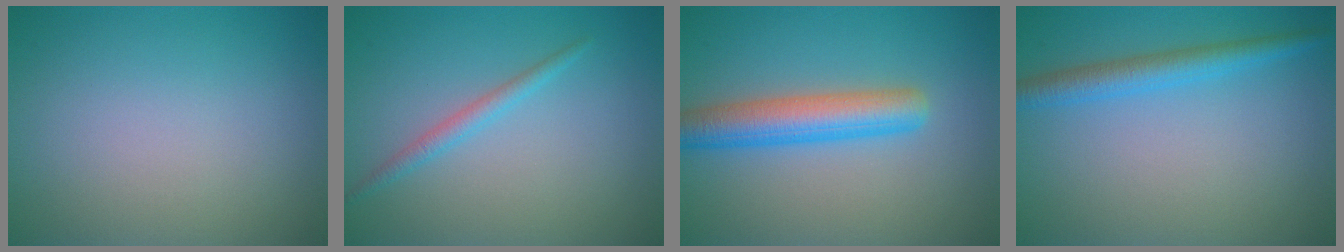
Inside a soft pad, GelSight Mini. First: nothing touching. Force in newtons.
{"total": 1.4, "press": 1.4, "slide": 0.1}
{"total": 4.9, "press": 4.9, "slide": 0.1}
{"total": 2.9, "press": 2.9, "slide": 0.1}